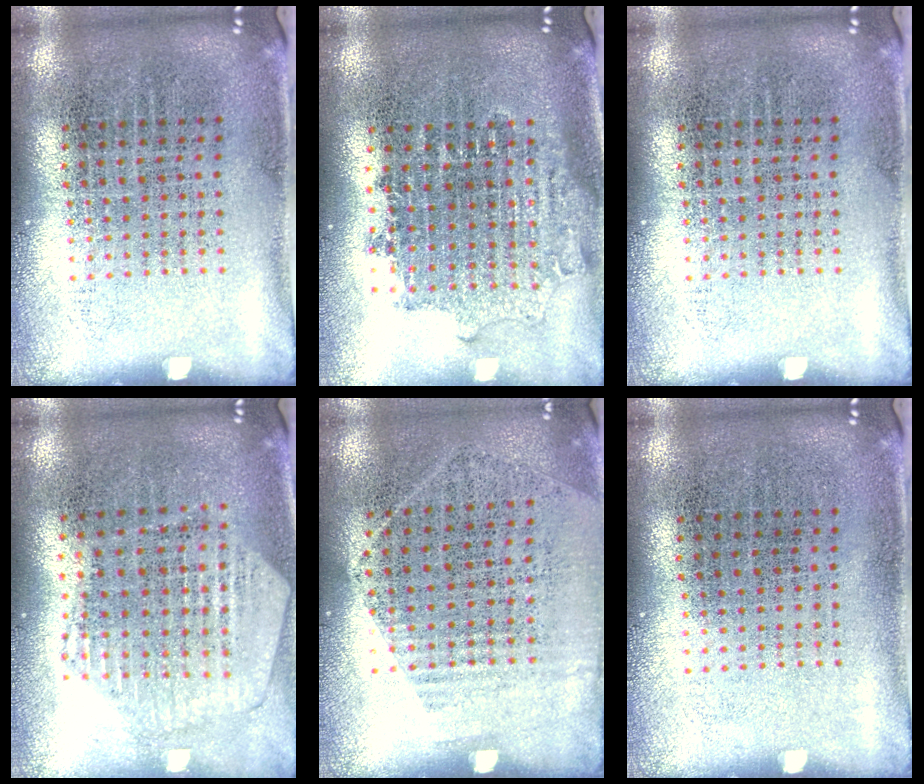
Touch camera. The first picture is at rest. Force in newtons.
{"total": 1.7, "press": 1.3, "slide": 1.0}
{"total": 0.0}
{"total": 0.9, "press": 0.8, "slide": 0.1}
{"total": 1.2, "press": 1.0, "slide": 0.6}
{"total": 0.0}